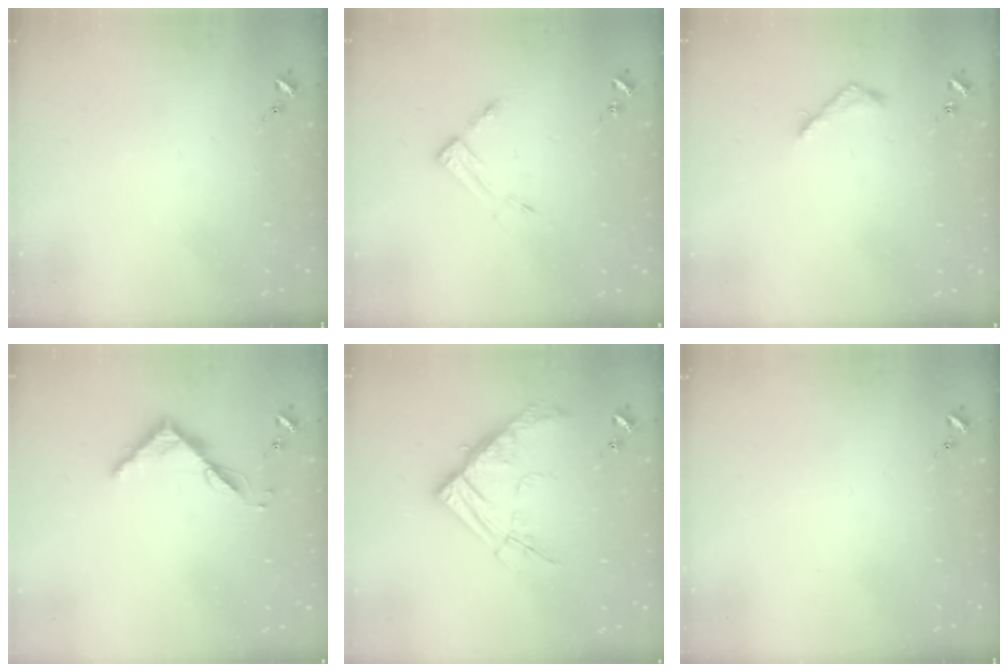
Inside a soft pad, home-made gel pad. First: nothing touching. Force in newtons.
{"total": 5.4, "press": 5.4, "slide": 0.3}
{"total": 3.9, "press": 3.9, "slide": 0.3}
{"total": 6.4, "press": 6.3, "slide": 0.6}
{"total": 15.4, "press": 15.3, "slide": 1.8}
{"total": 0.0}